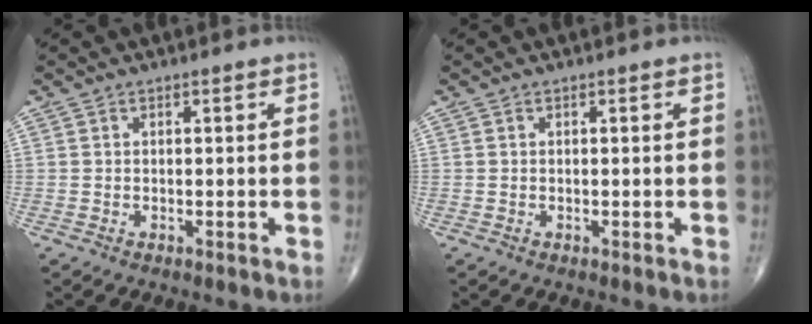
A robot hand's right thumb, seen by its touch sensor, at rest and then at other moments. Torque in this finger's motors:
{"motor_torque": [0.00, 0.00, -0.03, -0.03, 0.00]}